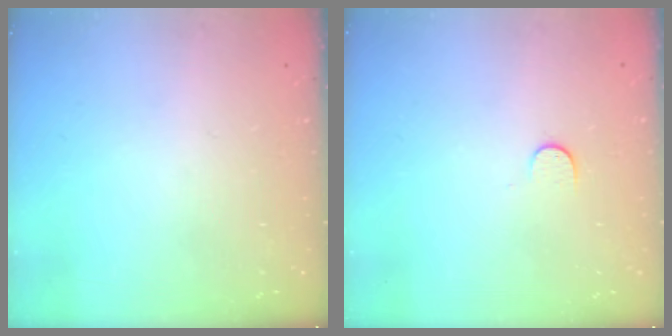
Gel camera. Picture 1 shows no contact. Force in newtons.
{"total": 5.0, "press": 5.0, "slide": 0.5}